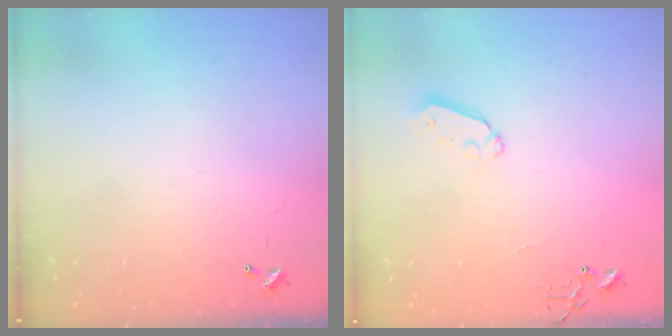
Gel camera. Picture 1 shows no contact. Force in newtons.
{"total": 6.1, "press": 6.0, "slide": 0.4}